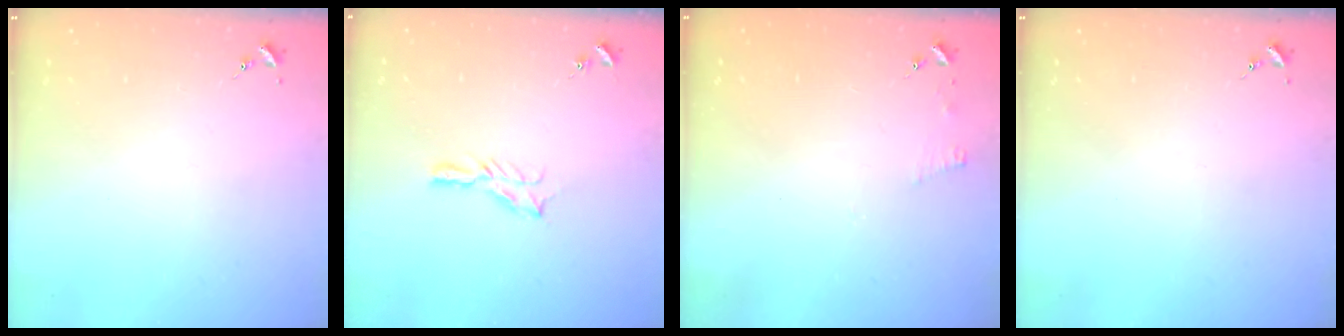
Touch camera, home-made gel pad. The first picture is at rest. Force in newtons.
{"total": 4.7, "press": 4.7, "slide": 0.5}
{"total": 4.7, "press": 4.6, "slide": 0.5}
{"total": 0.0}